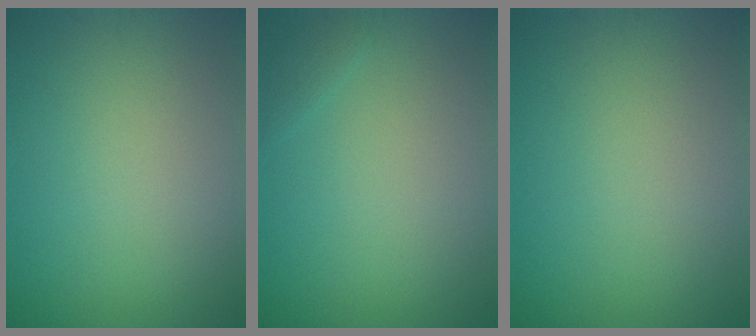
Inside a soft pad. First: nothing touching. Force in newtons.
{"total": 0.7, "press": 0.7, "slide": 0.0}
{"total": 0.0}